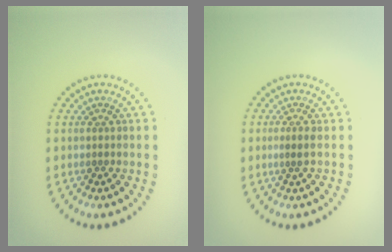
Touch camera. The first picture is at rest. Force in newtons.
{"total": 0.7, "press": 0.5, "slide": 0.6}